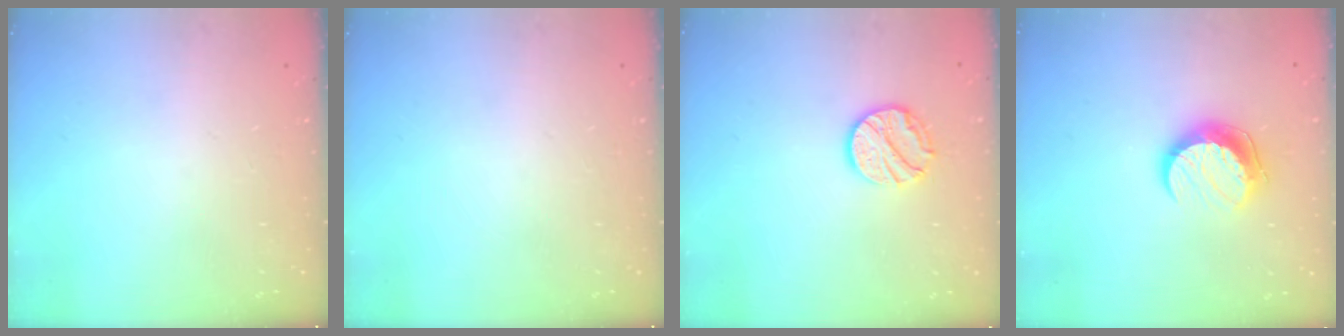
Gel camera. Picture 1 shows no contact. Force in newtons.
{"total": 0.0}
{"total": 11.1, "press": 11.1, "slide": 1.0}
{"total": 10.4, "press": 10.3, "slide": 1.1}